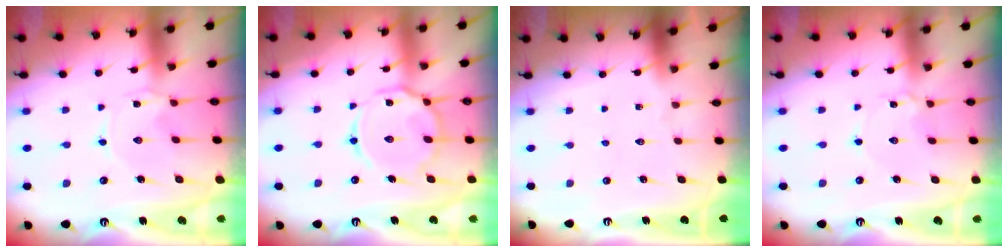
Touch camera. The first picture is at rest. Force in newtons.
{"total": 13.8, "press": 13.8, "slide": 1.2}
{"total": 0.0}
{"total": 2.6, "press": 2.6, "slide": 0.2}